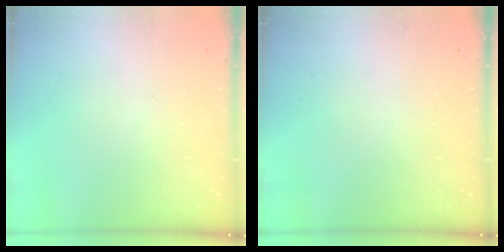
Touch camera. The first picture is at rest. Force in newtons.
{"total": 0.0}